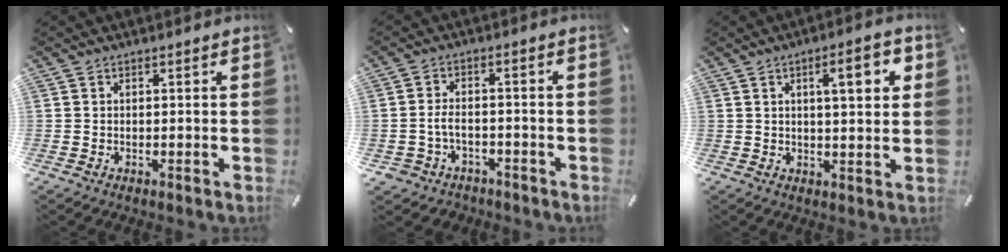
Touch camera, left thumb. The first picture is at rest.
{"total": 4.5, "force": [-1.6, 3.4, 2.5], "torque": [-0.066, 0.004, -0.036]}
{"total": 10.2, "force": [4.0, 2.8, 9.0], "torque": [-0.132, -0.010, 0.055]}